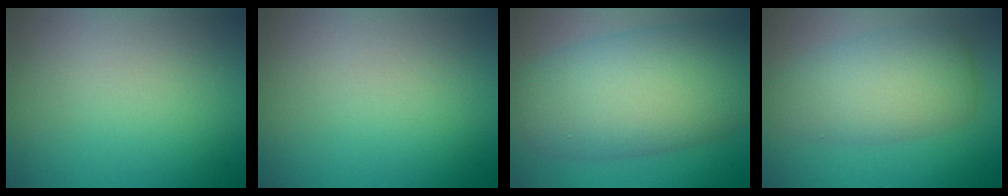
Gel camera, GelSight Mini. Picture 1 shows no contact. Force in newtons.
{"total": 0.0}
{"total": 11.4, "press": 11.4, "slide": 0.3}
{"total": 6.0, "press": 6.0, "slide": 0.1}